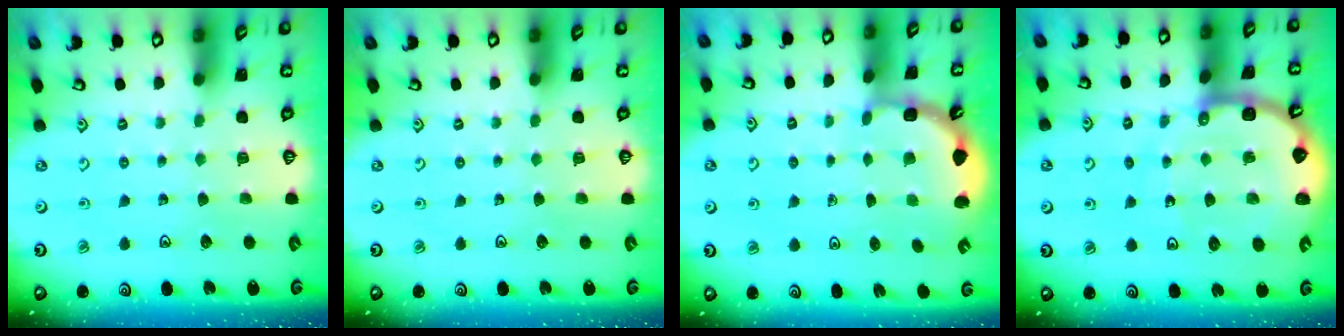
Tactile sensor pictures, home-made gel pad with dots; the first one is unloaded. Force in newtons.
{"total": 0.0}
{"total": 2.8, "press": 2.8, "slide": 0.6}
{"total": 9.7, "press": 9.7, "slide": 1.2}